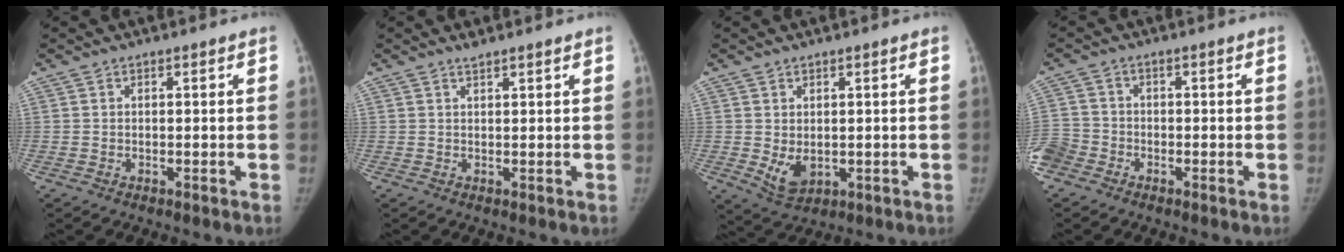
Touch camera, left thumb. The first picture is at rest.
{"total": 1.5, "force": [1.3, 0.3, 0.7], "torque": [-0.011, -0.004, 0.024]}
{"total": 4.6, "force": [0.0, 3.2, 3.4], "torque": [-0.050, -0.017, 0.015]}
{"total": 6.9, "force": [-3.9, 5.3, 2.2], "torque": [-0.064, 0.010, -0.081]}